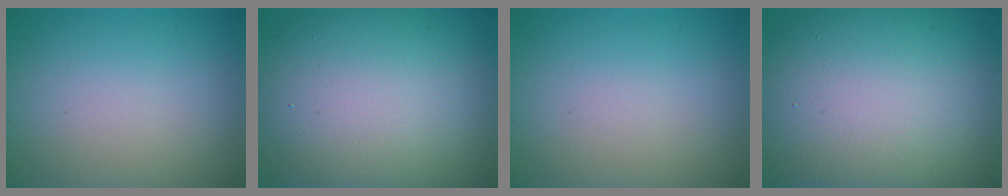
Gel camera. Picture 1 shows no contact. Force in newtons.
{"total": 14.5, "press": 14.5, "slide": 0.8}
{"total": 0.0}
{"total": 11.7, "press": 11.7, "slide": 0.9}